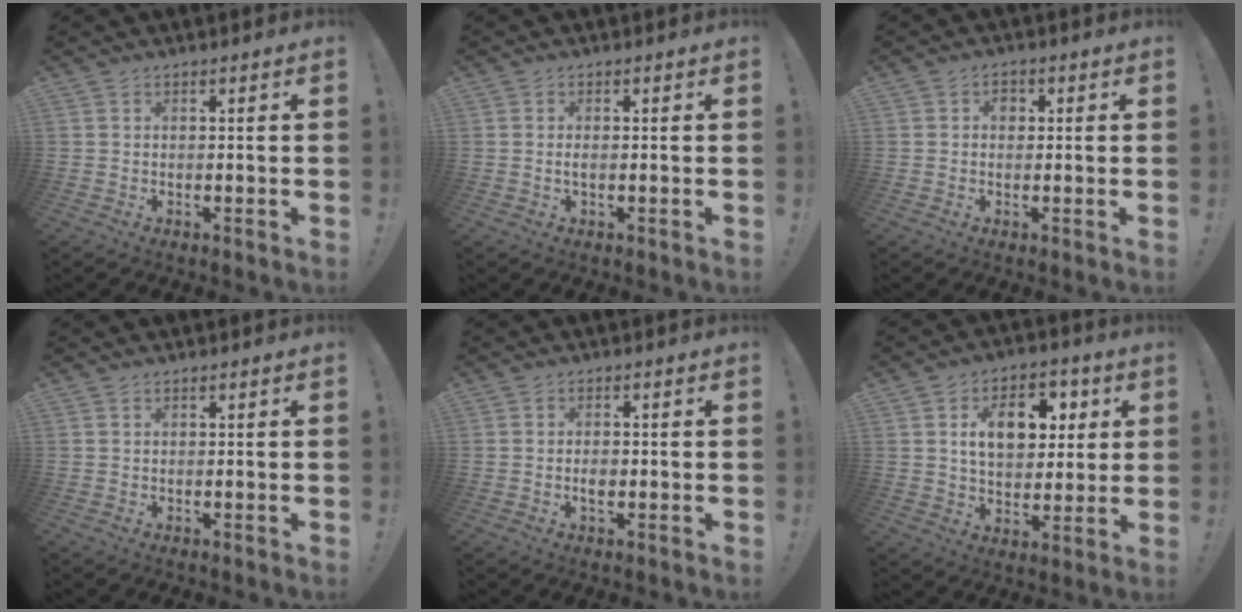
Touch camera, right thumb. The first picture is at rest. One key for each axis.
{"total": 1.2, "fx": -0.2, "fy": 0.3, "fz": 1.2, "tx": -0.023, "ty": 0.002, "tz": -0.004}
{"total": 2.4, "fx": 0.3, "fy": 1.9, "fz": 1.4, "tx": -0.014, "ty": -0.001, "tz": 0.002}
{"total": 0.0}
{"total": 2.3, "fx": -0.7, "fy": 1.2, "fz": 1.9, "tx": -0.026, "ty": -0.006, "tz": -0.017}
{"total": 13.0, "fx": 4.3, "fy": 9.0, "fz": 8.4, "tx": -0.118, "ty": -0.005, "tz": 0.079}